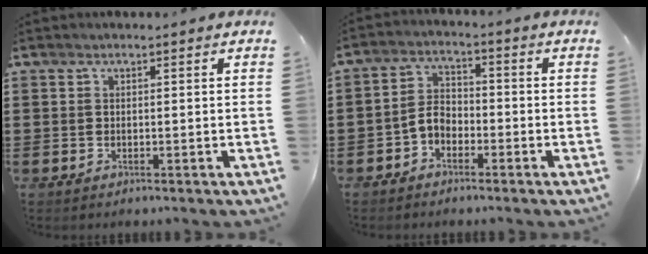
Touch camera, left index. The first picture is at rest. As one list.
[{"total": 3.8, "force": [-2.2, 2.3, 2.0], "torque": [-0.054, 0.006, -0.049]}]